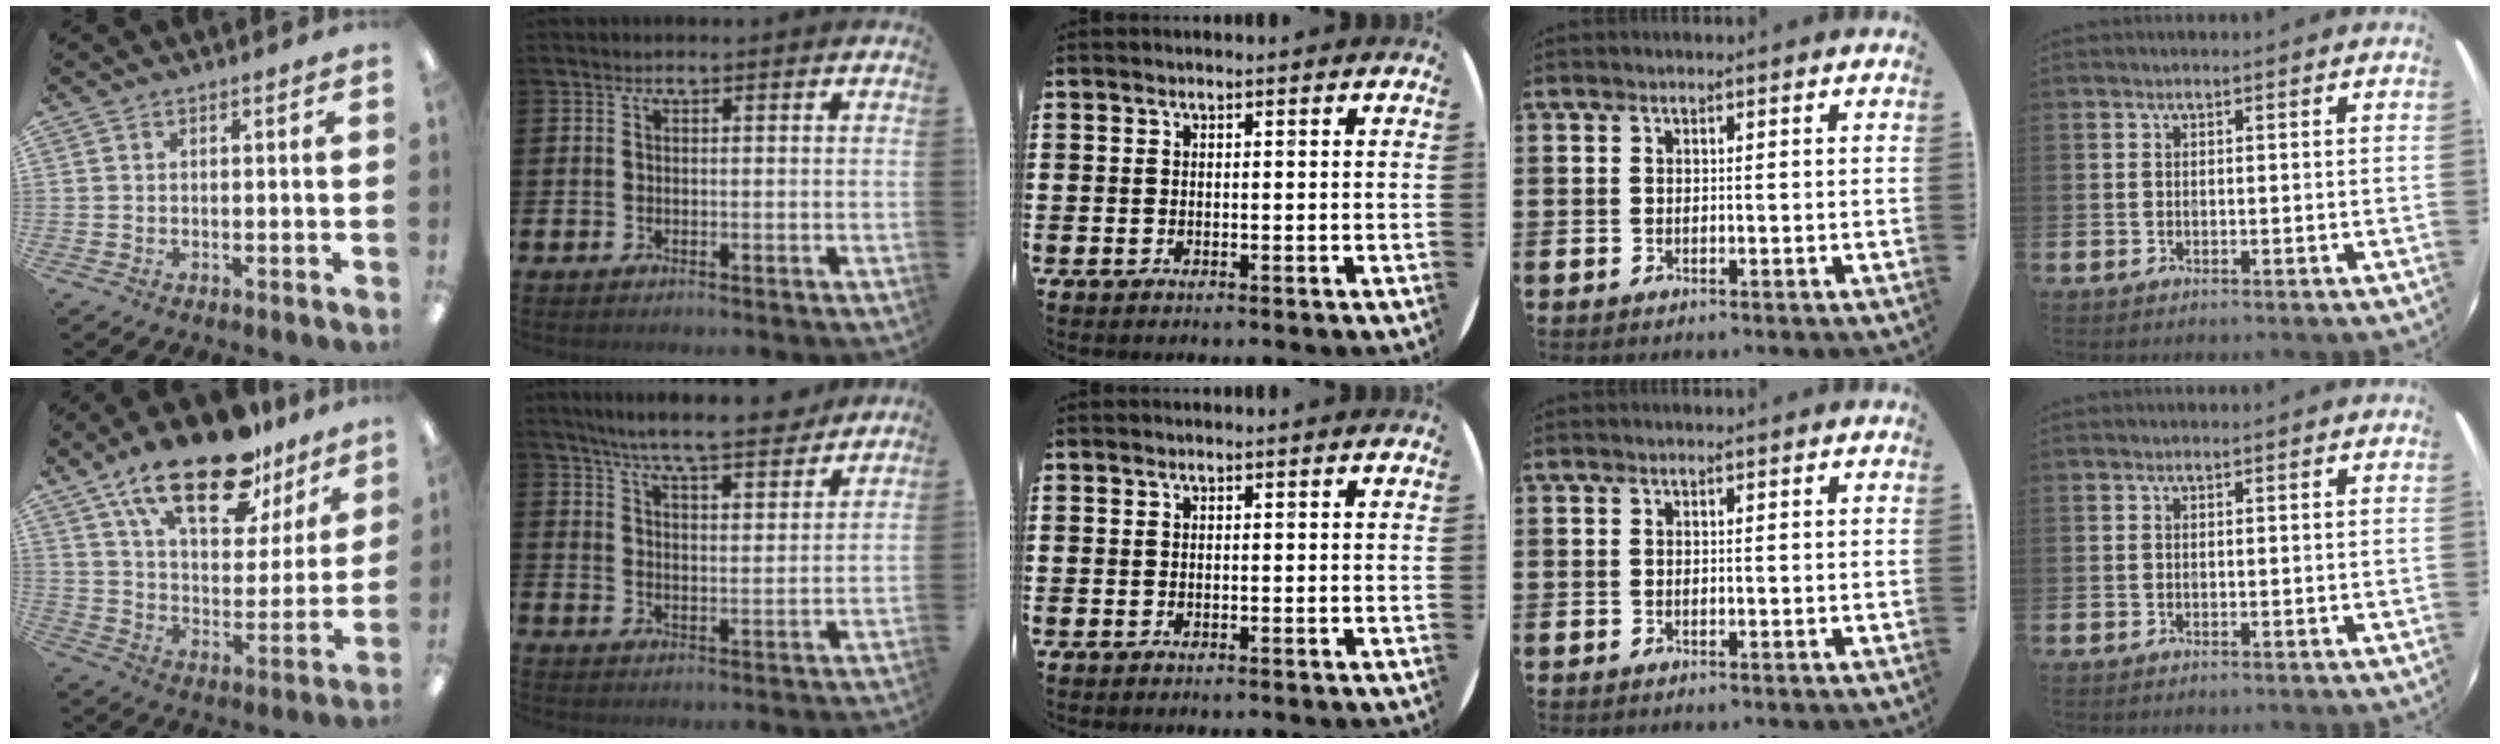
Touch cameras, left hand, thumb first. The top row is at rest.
{"thumb": {"total": 22.0, "force": [14.9, 9.3, 13.4], "torque": [-0.213, -0.085, 0.253]}, "index": {"total": 7.6, "force": [7.2, 0.4, 2.4], "torque": [-0.059, -0.049, 0.124]}}